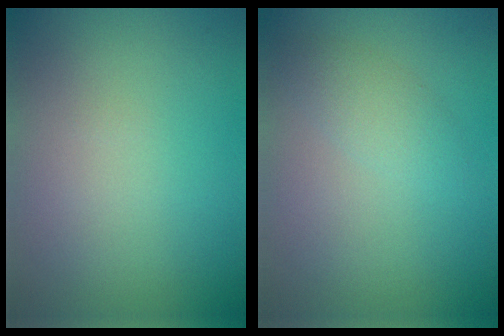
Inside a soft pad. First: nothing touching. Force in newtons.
{"total": 1.8, "press": 1.8, "slide": 0.1}